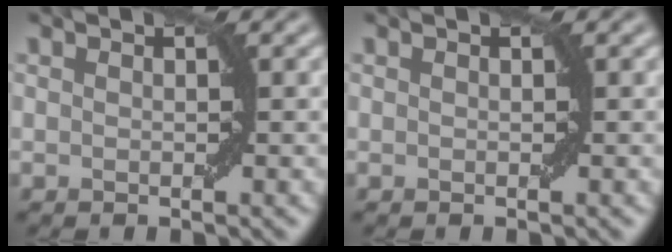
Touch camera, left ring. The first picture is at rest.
{"total": 0.0}